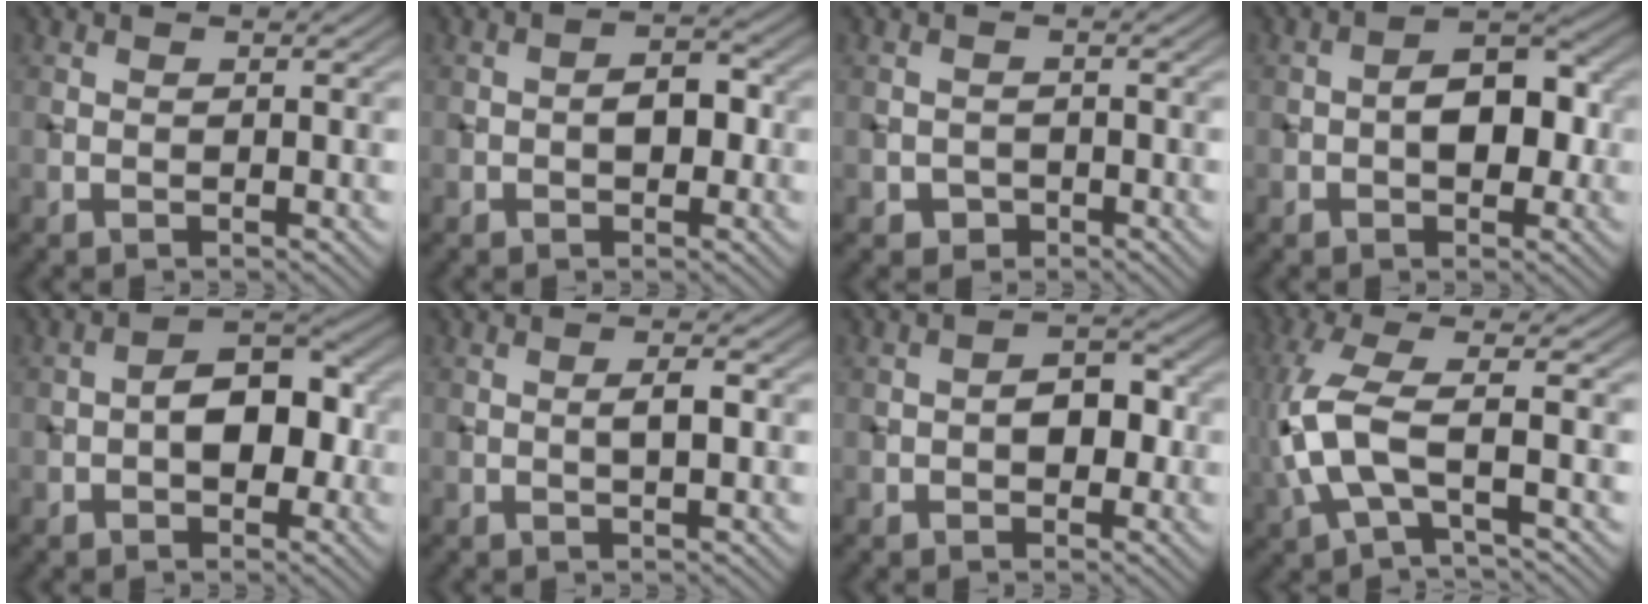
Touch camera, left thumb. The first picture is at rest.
{"total": 3.1, "force": [-0.5, 1.9, 2.5], "torque": [-0.037, 0.002, -0.013]}
{"total": 1.6, "force": [-0.9, 1.3, 0.4], "torque": [-0.003, -0.003, -0.018]}
{"total": 5.7, "force": [-0.6, 3.4, 4.6], "torque": [-0.055, 0.005, -0.013]}
{"total": 6.4, "force": [-1.0, 3.9, 5.0], "torque": [-0.062, 0.010, -0.023]}
{"total": 1.8, "force": [0.0, 0.4, 1.7], "torque": [-0.030, 0.004, -0.002]}
{"total": 3.8, "force": [-0.7, 2.4, 2.9], "torque": [-0.037, 0.004, -0.015]}
{"total": 8.1, "force": [-0.9, 2.7, 7.5], "torque": [-0.193, 0.010, -0.026]}